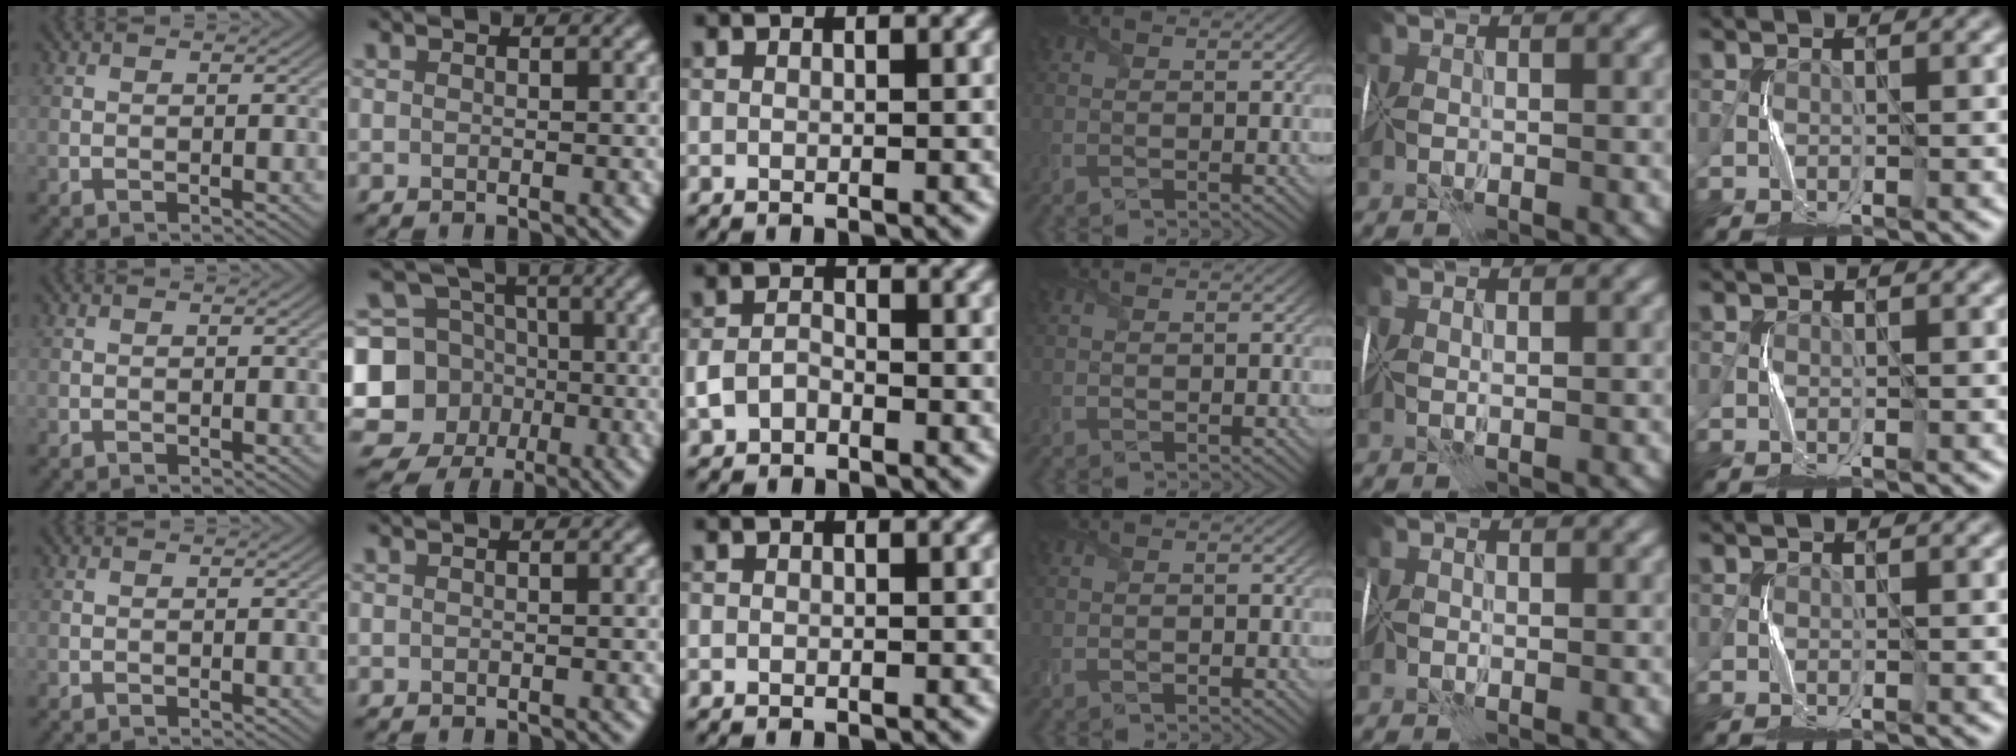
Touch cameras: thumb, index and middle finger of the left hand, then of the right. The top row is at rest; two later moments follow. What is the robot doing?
{"motion": "wrap", "object": "cellophane"}